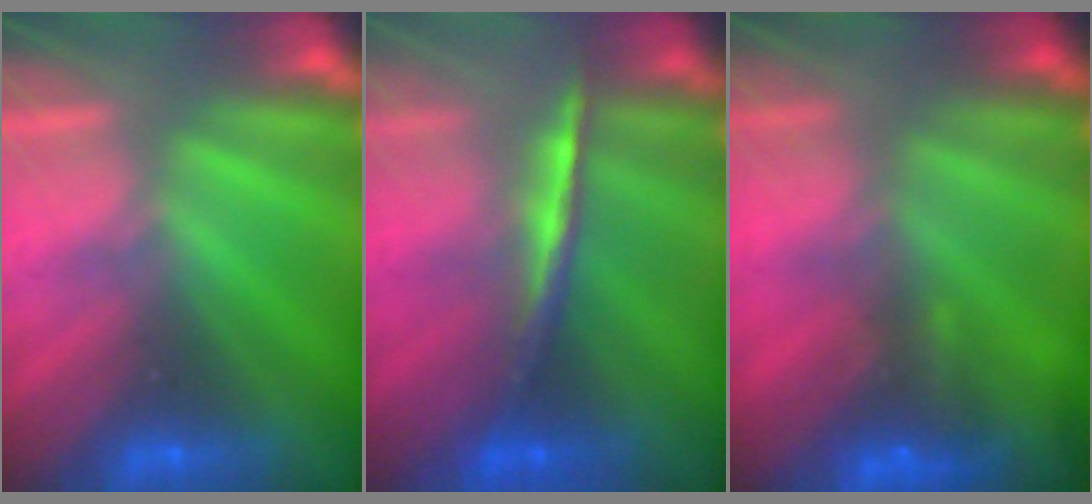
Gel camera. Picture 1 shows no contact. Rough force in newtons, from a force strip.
{"total": 1.5}
{"total": 5.9}